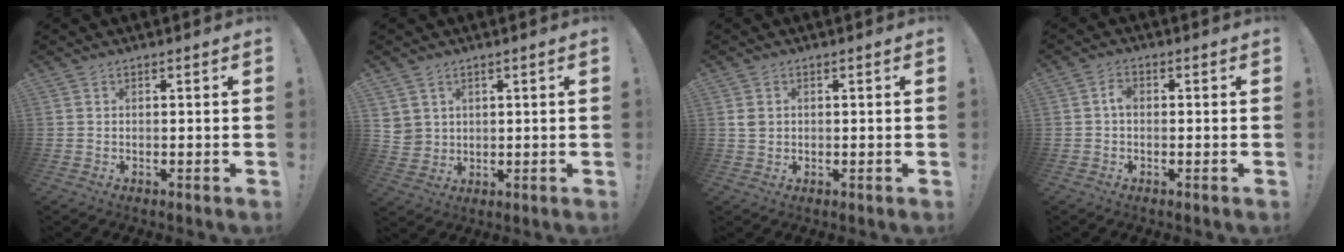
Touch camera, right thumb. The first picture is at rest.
{"total": 4.3, "force": [2.4, 3.4, 0.8], "torque": [-0.018, -0.013, 0.050]}
{"total": 2.5, "force": [0.7, 2.1, 1.1], "torque": [-0.016, 0.005, 0.013]}
{"total": 2.6, "force": [-0.3, 1.7, 2.0], "torque": [-0.037, 0.009, -0.007]}